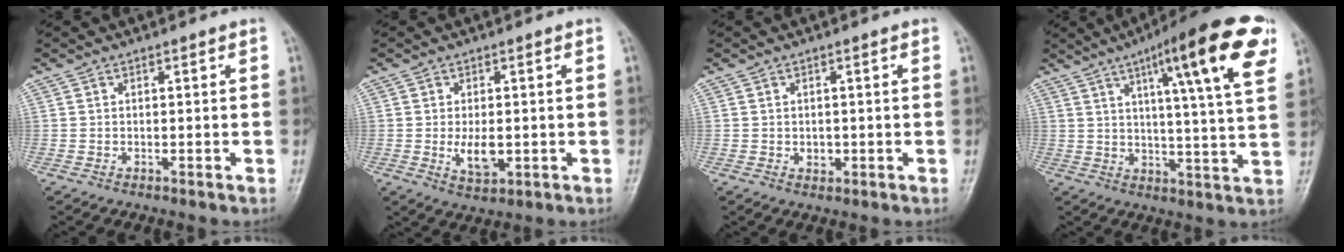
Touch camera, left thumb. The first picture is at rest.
{"total": 5.0, "force": [-0.6, 2.6, 4.2], "torque": [-0.069, -0.010, -0.004]}
{"total": 1.6, "force": [-0.2, 1.3, 0.9], "torque": [-0.008, 0.001, 0.001]}
{"total": 19.5, "force": [9.0, 3.0, 17.0], "torque": [-0.226, -0.018, 0.122]}